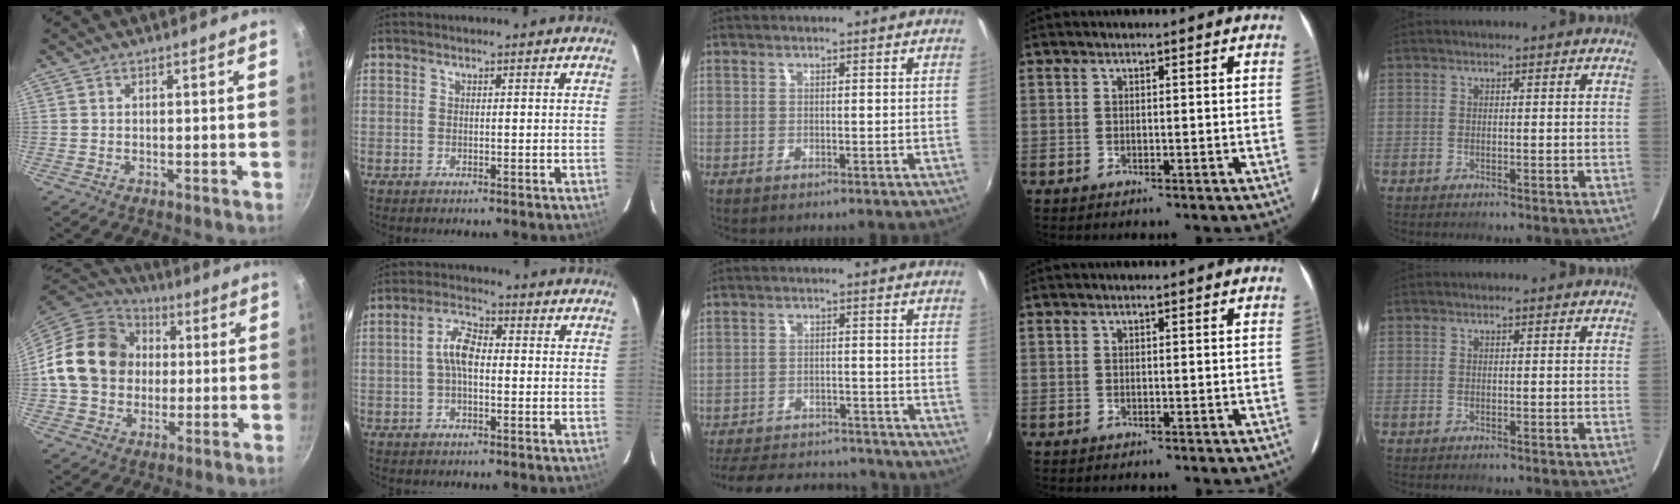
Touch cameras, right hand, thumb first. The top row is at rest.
{"thumb": {"total": 18.5, "force": [1.6, 15.4, 10.3], "torque": [-0.155, 0.029, 0.020]}, "index": {"total": 5.5, "force": [-0.3, 2.7, 4.8], "torque": [-0.098, 0.017, -0.007]}, "middle": {"total": 20.2, "force": [-17.5, 7.0, 7.5], "torque": [-0.169, 0.008, -0.232]}}